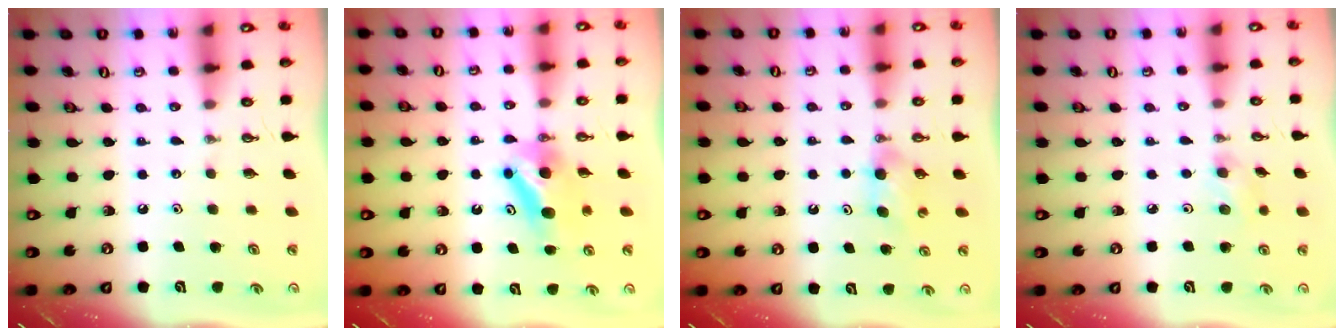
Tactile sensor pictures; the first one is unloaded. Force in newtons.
{"total": 6.6, "press": 6.5, "slide": 1.2}
{"total": 4.1, "press": 3.7, "slide": 1.6}
{"total": 4.2, "press": 4.0, "slide": 1.3}